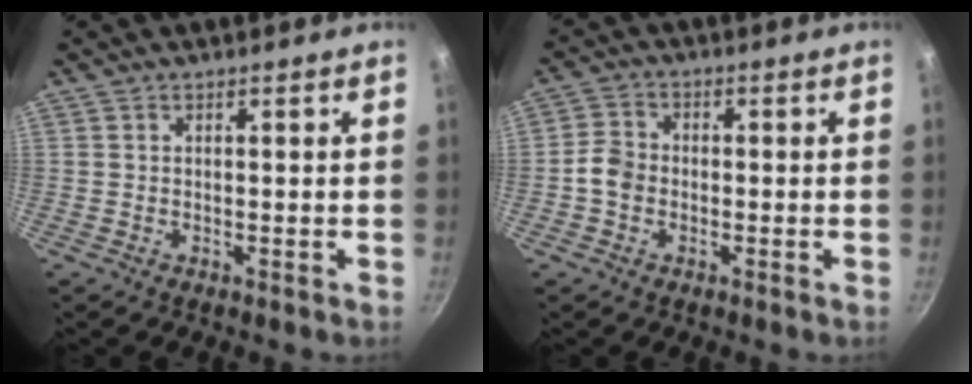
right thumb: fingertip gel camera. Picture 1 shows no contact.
{"total": 4.2, "force": [-1.2, 3.4, 2.1], "torque": [-0.031, 0.015, -0.032]}